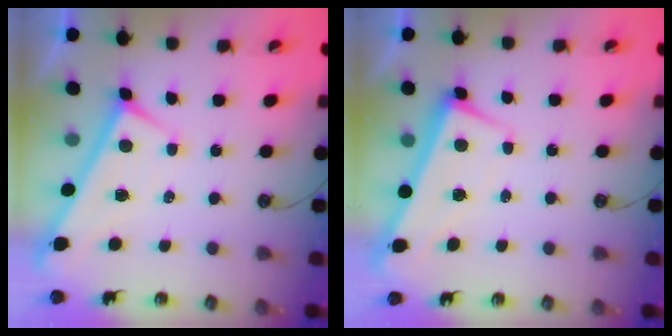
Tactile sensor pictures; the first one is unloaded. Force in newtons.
{"total": 1.5, "press": 0.4, "slide": 1.4}